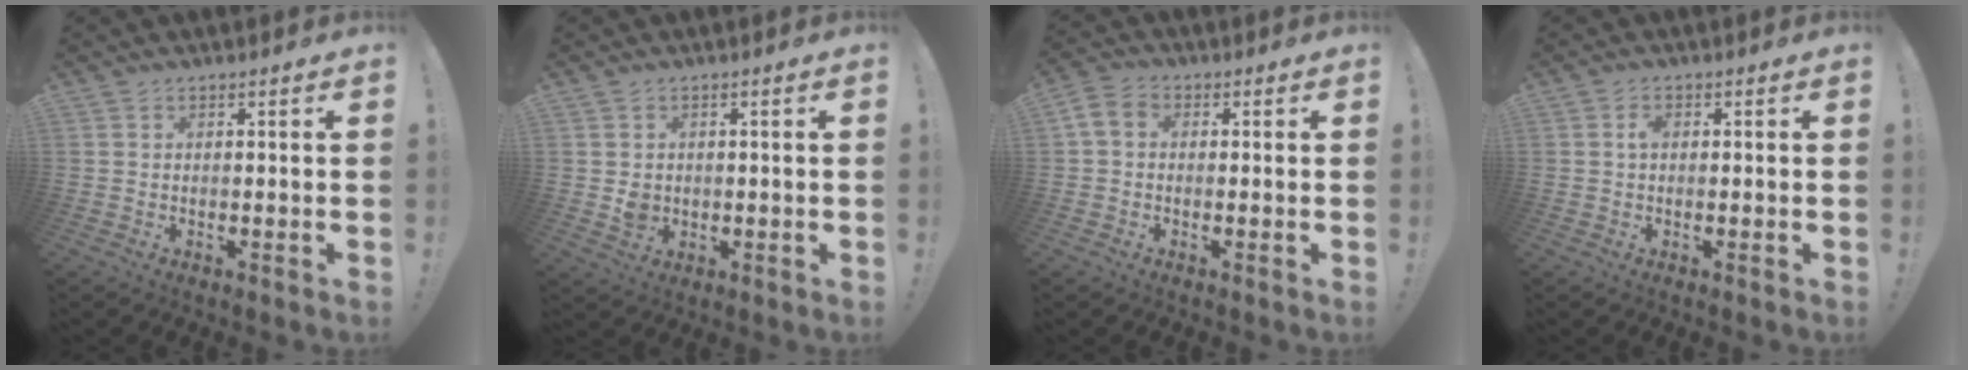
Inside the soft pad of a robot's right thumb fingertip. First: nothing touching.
{"total": 3.6, "force": [0.4, 3.2, 1.5], "torque": [-0.006, -0.004, 0.008]}
{"total": 5.5, "force": [0.7, 4.3, 3.5], "torque": [-0.072, 0.011, 0.019]}
{"total": 1.8, "force": [0.2, 1.1, 1.3], "torque": [-0.020, 0.003, 0.000]}